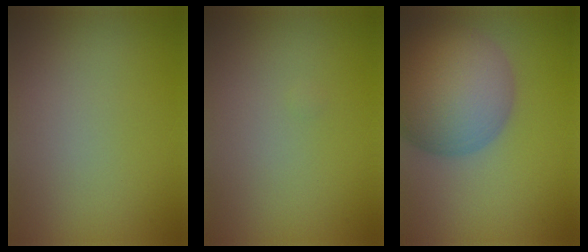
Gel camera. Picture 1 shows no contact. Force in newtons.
{"total": 0.0}
{"total": 11.2, "press": 11.2, "slide": 0.6}